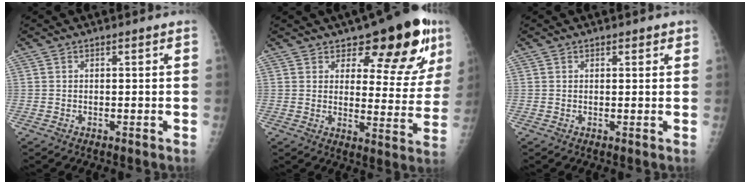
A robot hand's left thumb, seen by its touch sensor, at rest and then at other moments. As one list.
[{"total": 16.6, "force": [10.1, 7.2, 11.1], "torque": [-0.078, -0.060, 0.133]}, {"total": 1.3, "force": [0.9, 0.7, 0.6], "torque": [0.005, -0.003, 0.006]}]